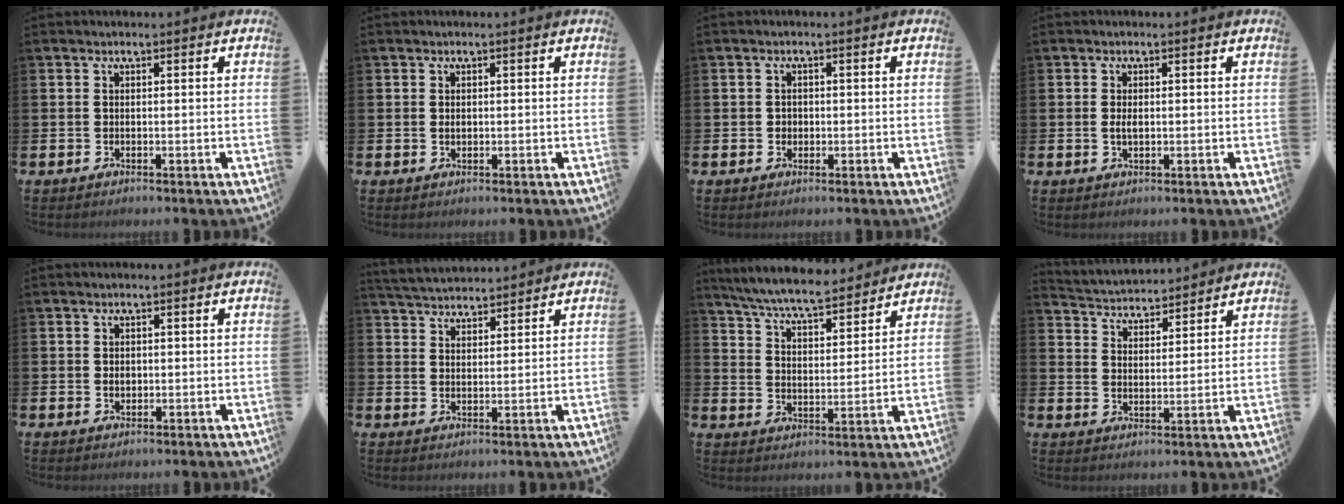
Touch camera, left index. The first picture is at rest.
{"total": 0.7, "force": [0.1, 0.5, 0.5], "torque": [-0.006, 0.003, 0.000]}
{"total": 1.2, "force": [0.1, 1.2, 0.3], "torque": [0.005, 0.004, -0.003]}
{"total": 1.5, "force": [0.0, 0.8, 1.3], "torque": [-0.021, 0.002, -0.002]}
{"total": 1.2, "force": [0.1, 1.0, 0.6], "torque": [-0.001, 0.002, -0.003]}
{"total": 4.1, "force": [4.1, 0.6, 0.1], "torque": [-0.020, -0.019, 0.075]}
{"total": 7.6, "force": [7.0, 1.0, 2.5], "torque": [-0.081, -0.041, 0.125]}
{"total": 4.0, "force": [3.9, 0.9, -0.4], "torque": [-0.015, -0.030, 0.068]}